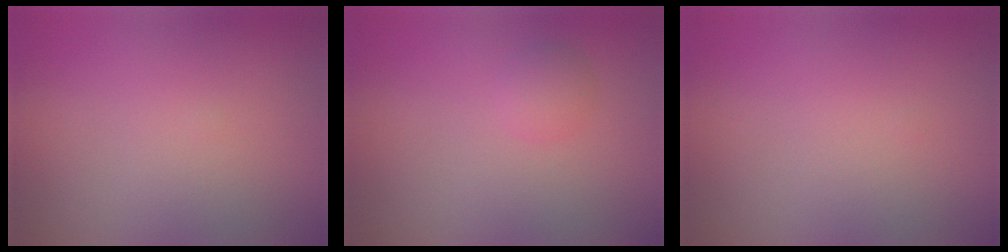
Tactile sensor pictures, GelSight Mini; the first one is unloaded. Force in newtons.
{"total": 1.3, "press": 1.3, "slide": 0.1}
{"total": 0.0}